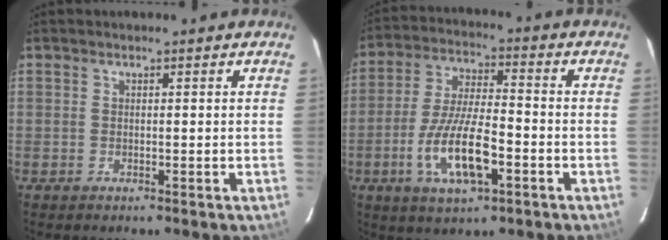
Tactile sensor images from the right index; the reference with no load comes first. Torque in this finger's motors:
{"motor_torque": [1.34, -0.80, 0.44, 0.21]}